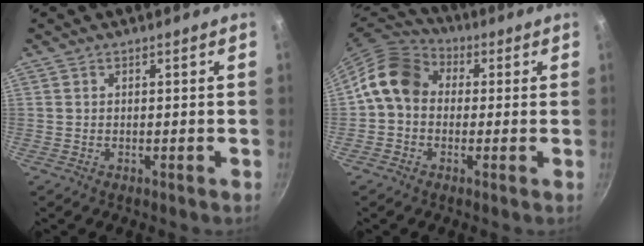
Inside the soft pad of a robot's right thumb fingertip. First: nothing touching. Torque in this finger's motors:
{"motor_torque": [1.75, 1.71, 0.73, -0.49, 0.12]}